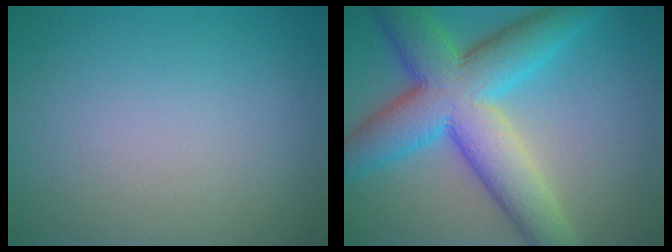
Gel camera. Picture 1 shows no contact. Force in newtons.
{"total": 11.0, "press": 11.0, "slide": 0.4}